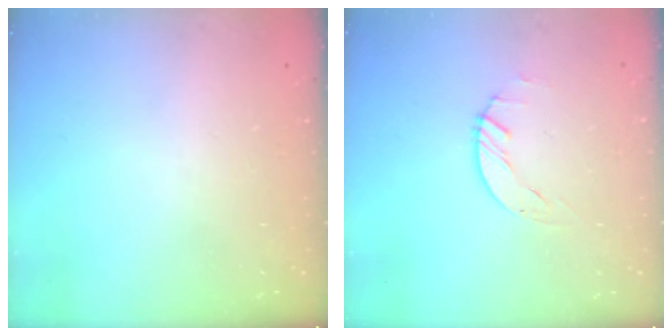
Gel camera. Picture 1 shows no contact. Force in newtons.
{"total": 1.5, "press": 1.4, "slide": 0.1}